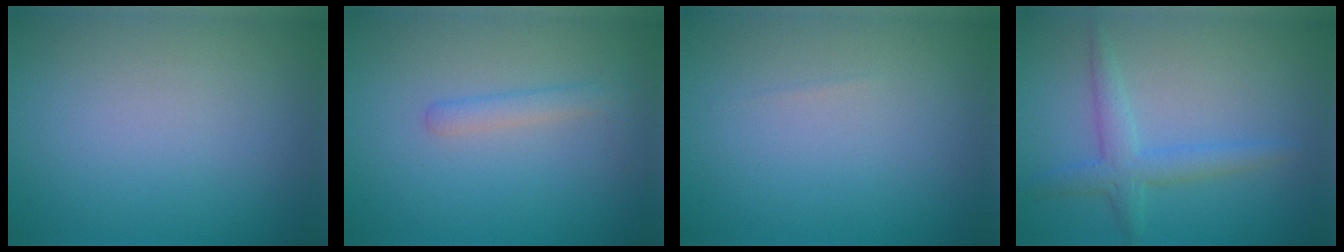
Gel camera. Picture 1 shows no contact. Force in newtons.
{"total": 1.6, "press": 1.6, "slide": 0.0}
{"total": 0.0}
{"total": 2.9, "press": 2.9, "slide": 0.1}